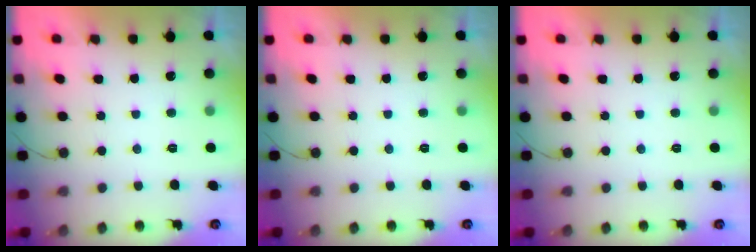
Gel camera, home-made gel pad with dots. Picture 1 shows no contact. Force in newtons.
{"total": 0.0}
{"total": 0.0}